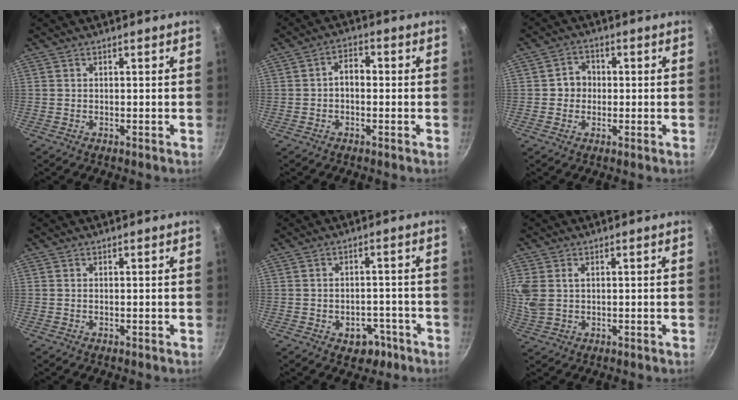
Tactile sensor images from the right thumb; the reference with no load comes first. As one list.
[{"total": 3.9, "force": [-0.4, 2.5, 2.9], "torque": [-0.036, 0.019, -0.015]}, {"total": 4.2, "force": [-0.1, 3.8, 1.8], "torque": [-0.007, 0.011, -0.009]}, {"total": 0.0}, {"total": 5.4, "force": [-2.7, 3.9, 2.6], "torque": [-0.012, 0.028, -0.030]}, {"total": 6.8, "force": [1.1, 4.7, 4.9], "torque": [-0.132, 0.011, 0.031]}]